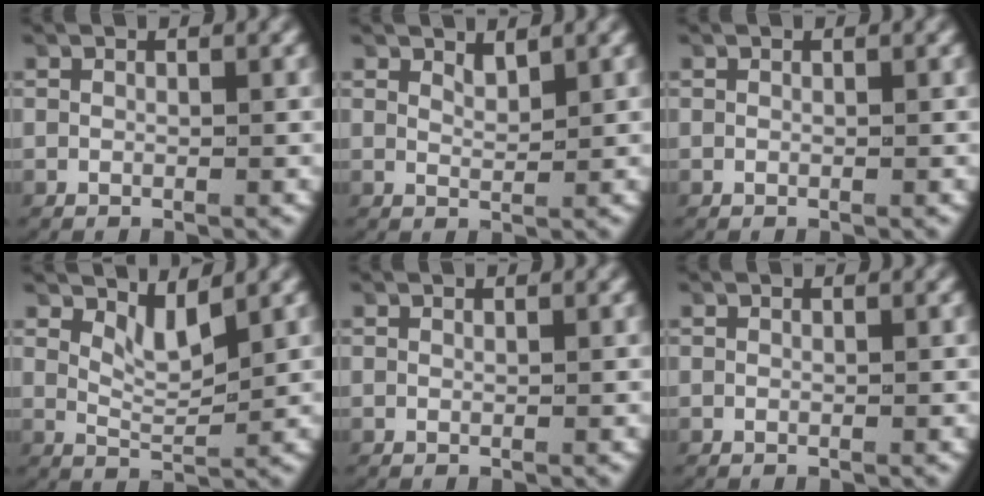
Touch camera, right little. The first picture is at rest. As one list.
[{"total": 1.7, "force": [1.4, 0.5, 0.8], "torque": [-0.021, -0.006, 0.030]}, {"total": 0.0}, {"total": 2.9, "force": [2.2, 0.4, 1.8], "torque": [-0.042, -0.012, 0.046]}, {"total": 0.0}, {"total": 0.0}]